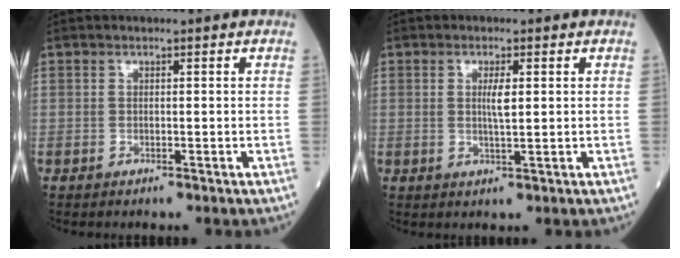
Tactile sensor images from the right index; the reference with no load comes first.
{"total": 2.7, "force": [0.7, 0.3, 2.6], "torque": [-0.052, -0.002, 0.014]}